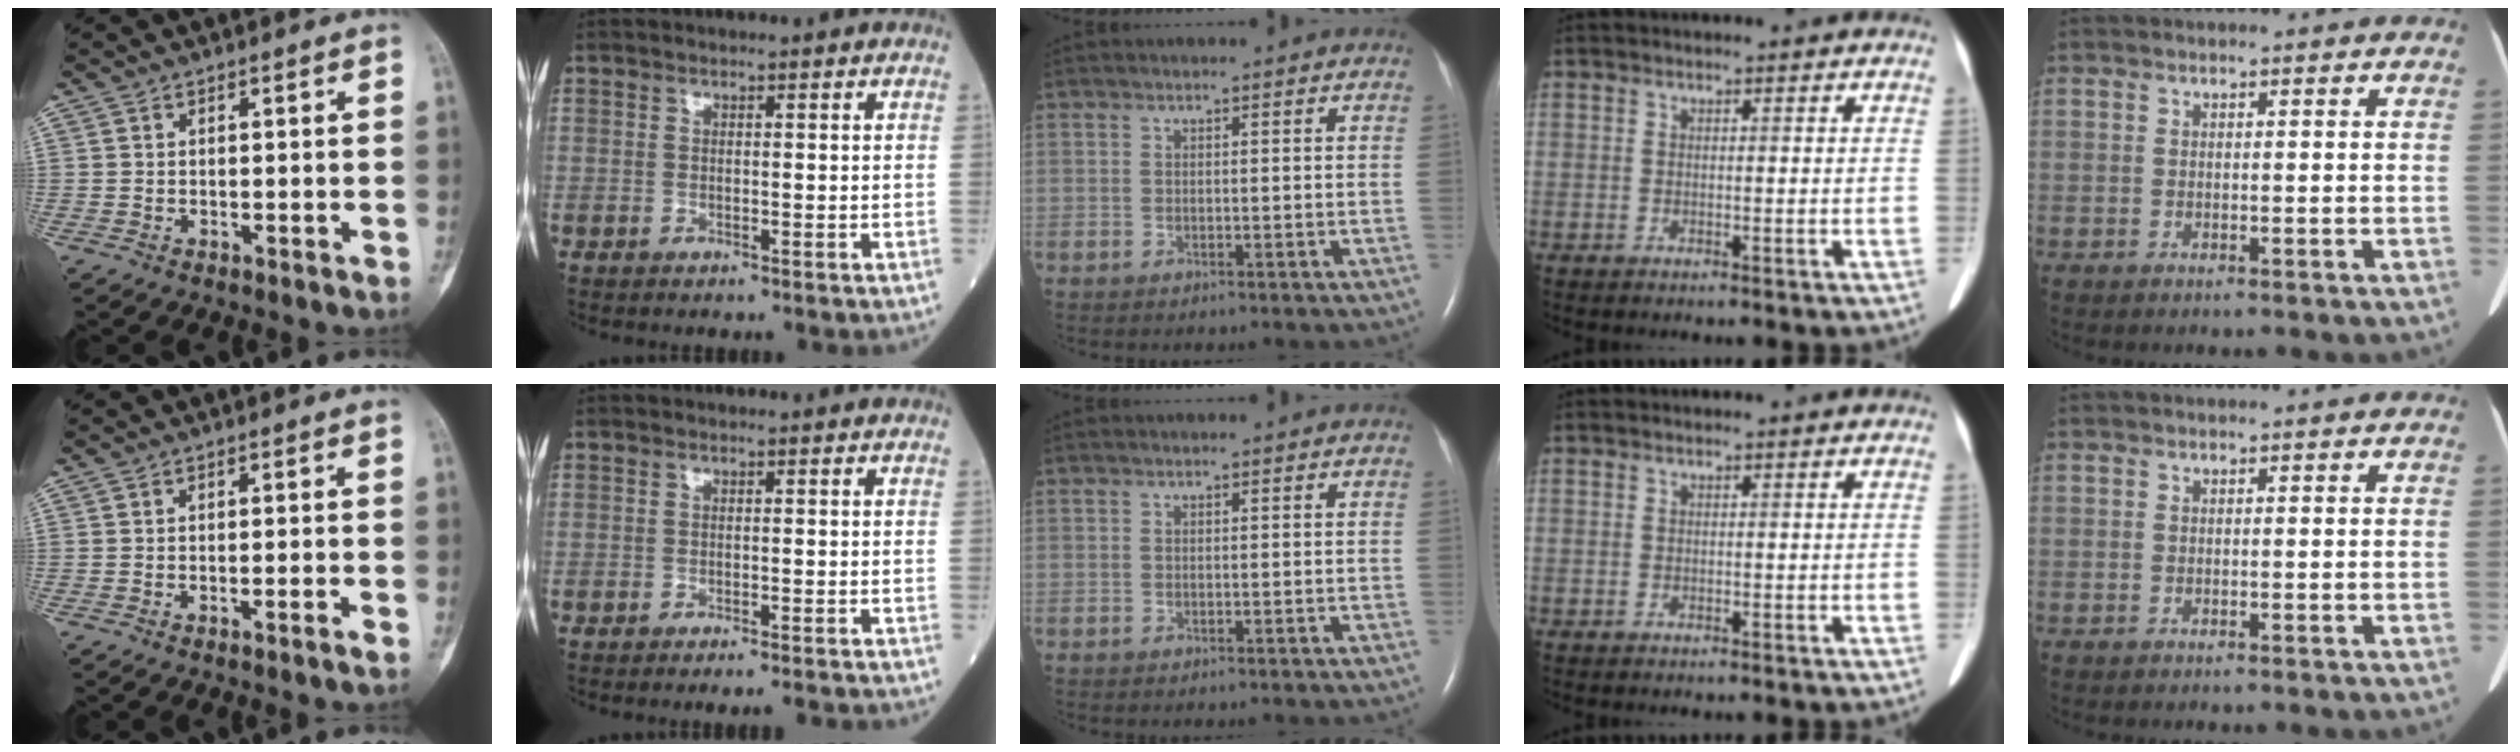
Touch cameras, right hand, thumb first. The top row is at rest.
{"thumb": {"total": 1.4, "force": [-0.9, -0.2, 1.1], "torque": [-0.024, 0.004, -0.015]}, "index": {"total": 4.2, "force": [-3.9, -0.1, 1.6], "torque": [-0.014, -0.008, -0.053]}}